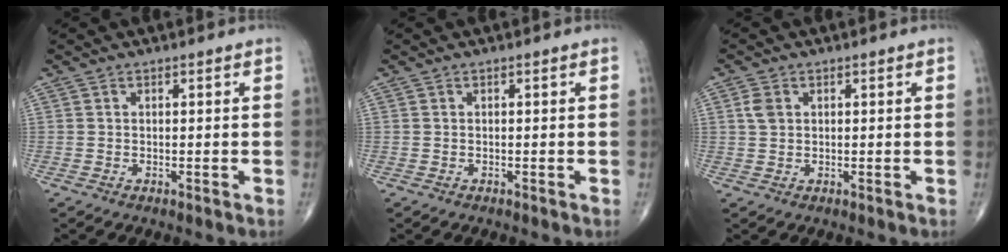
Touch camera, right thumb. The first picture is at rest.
{"total": 0.0}
{"total": 2.5, "force": [0.8, 1.9, 1.5], "torque": [-0.027, 0.003, 0.017]}